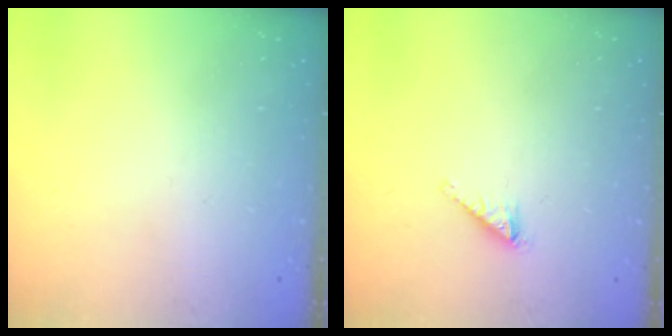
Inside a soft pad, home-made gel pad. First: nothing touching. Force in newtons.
{"total": 0.8, "press": 0.8, "slide": 0.1}